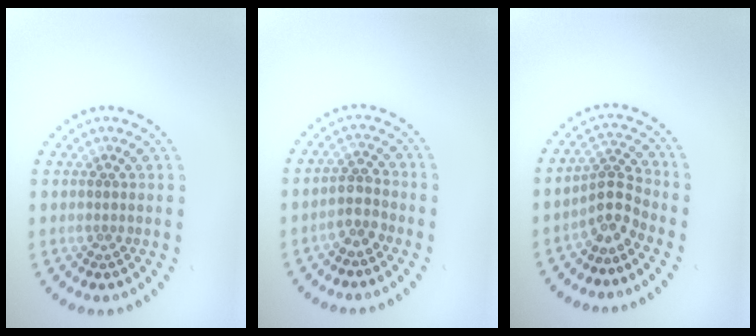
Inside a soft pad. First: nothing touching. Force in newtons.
{"total": 1.8, "press": 1.7, "slide": 0.6}
{"total": 2.9, "press": 2.1, "slide": 2.0}